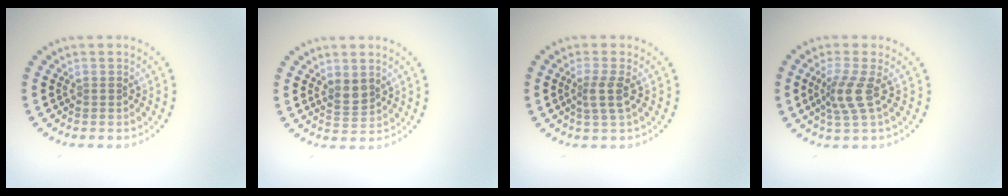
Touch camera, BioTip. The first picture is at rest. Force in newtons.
{"total": 2.0, "press": 1.8, "slide": 0.9}
{"total": 2.1, "press": 1.7, "slide": 1.3}
{"total": 3.0, "press": 2.1, "slide": 2.1}